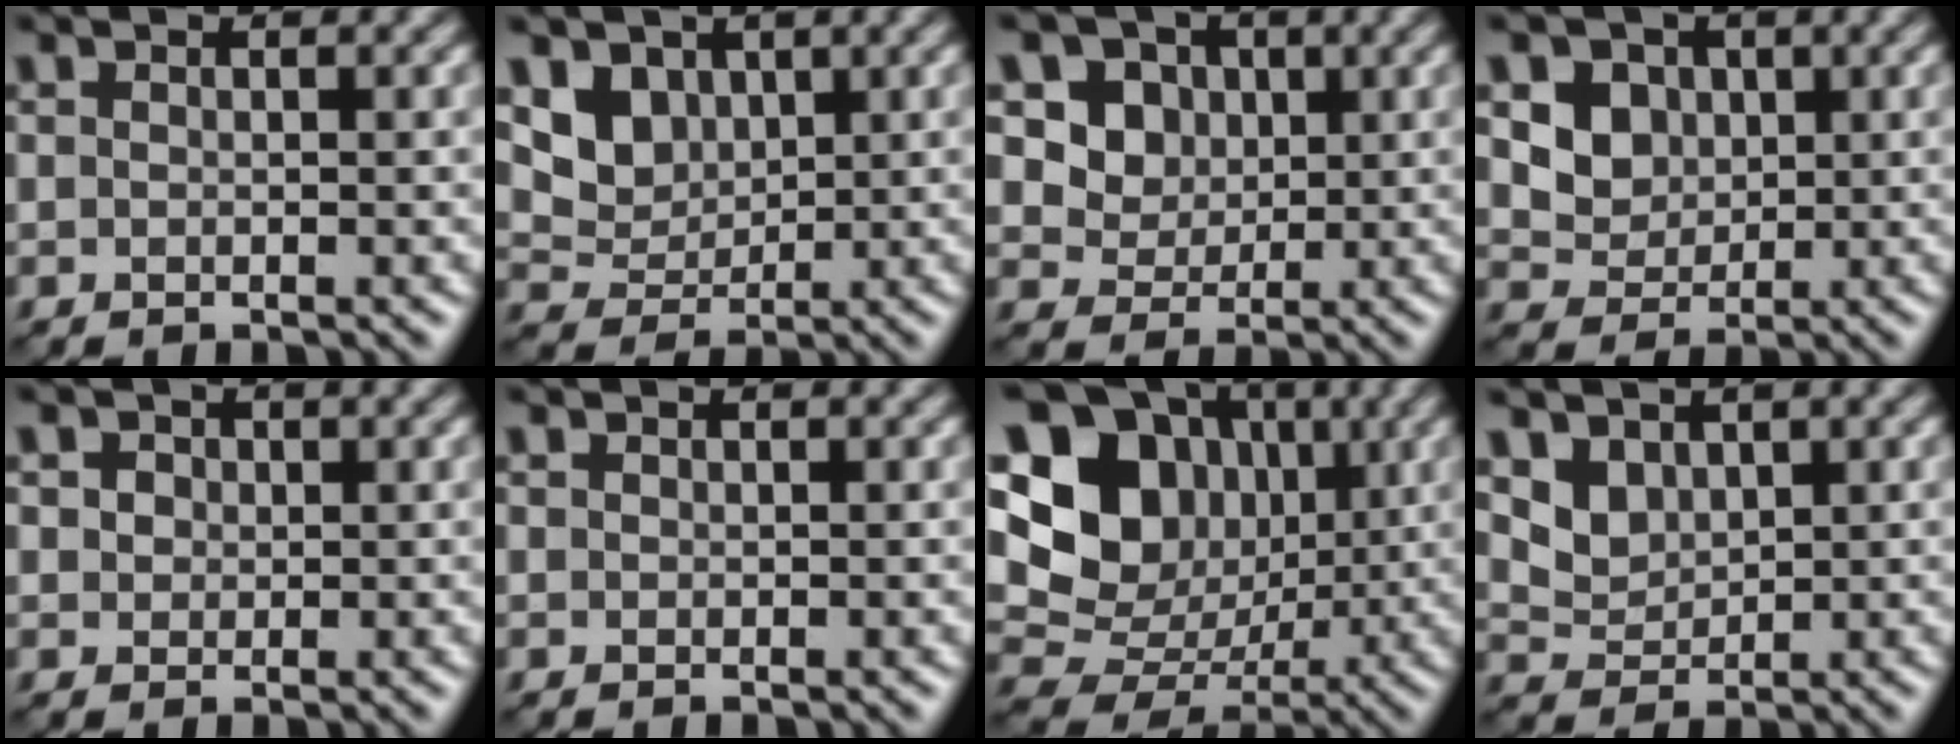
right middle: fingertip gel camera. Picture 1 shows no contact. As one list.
[{"total": 4.7, "force": [2.4, 3.4, 2.1], "torque": [-0.065, -0.018, 0.062]}, {"total": 7.0, "force": [2.9, 5.6, 2.9], "torque": [-0.064, -0.009, 0.048]}, {"total": 4.1, "force": [1.4, 3.5, 1.7], "torque": [-0.047, -0.014, 0.039]}, {"total": 2.6, "force": [1.1, 2.1, 1.1], "torque": [-0.027, 0.006, 0.015]}, {"total": 0.0}, {"total": 18.1, "force": [4.4, 15.6, 8.1], "torque": [-0.195, 0.045, 0.057]}, {"total": 3.2, "force": [2.0, 2.2, 1.3], "torque": [-0.038, -0.017, 0.057]}]